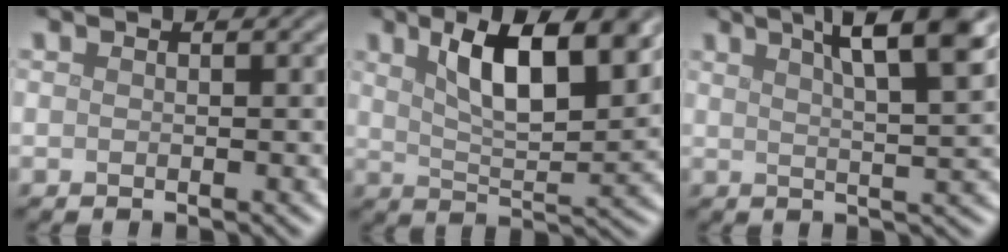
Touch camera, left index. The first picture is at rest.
{"total": 8.7, "force": [3.8, 2.9, 7.2], "torque": [-0.115, 0.005, 0.061]}
{"total": 7.3, "force": [4.0, 1.6, 5.9], "torque": [-0.064, 0.021, 0.049]}